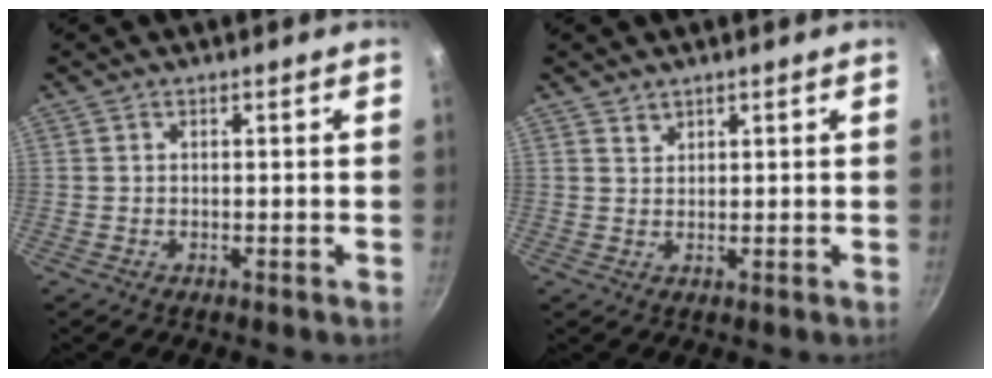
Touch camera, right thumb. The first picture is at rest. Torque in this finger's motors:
{"motor_torque": [-0.49, 0.63, 0.35, 0.19, -0.02]}